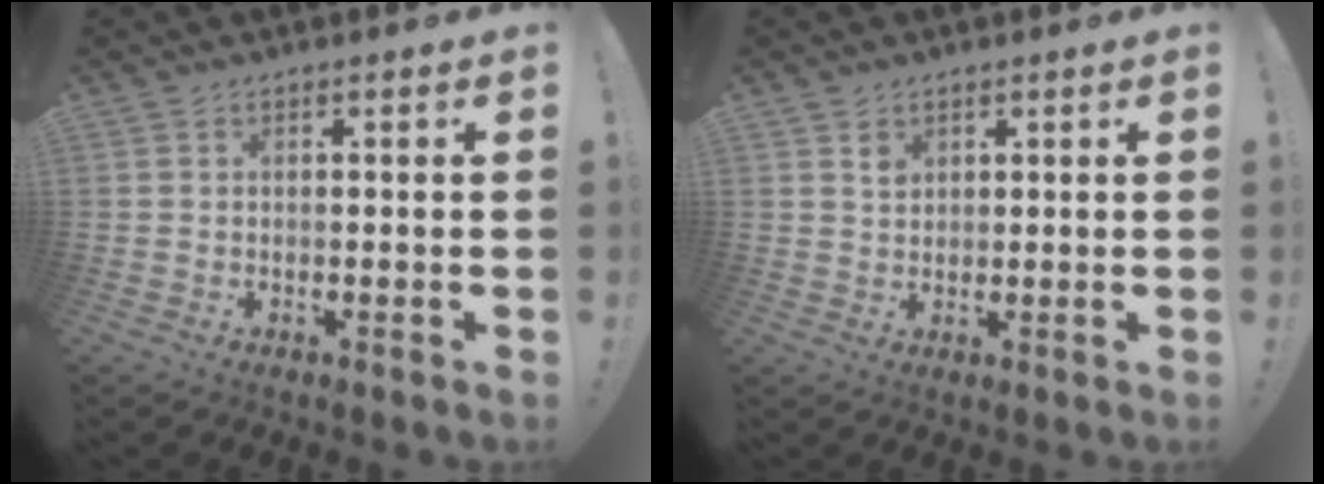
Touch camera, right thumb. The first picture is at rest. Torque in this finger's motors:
{"motor_torque": [0.64, 0.59, 0.30, -0.30, 0.00]}